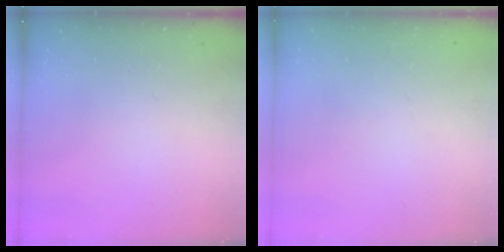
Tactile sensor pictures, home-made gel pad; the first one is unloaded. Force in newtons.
{"total": 2.2, "press": 2.2, "slide": 0.1}